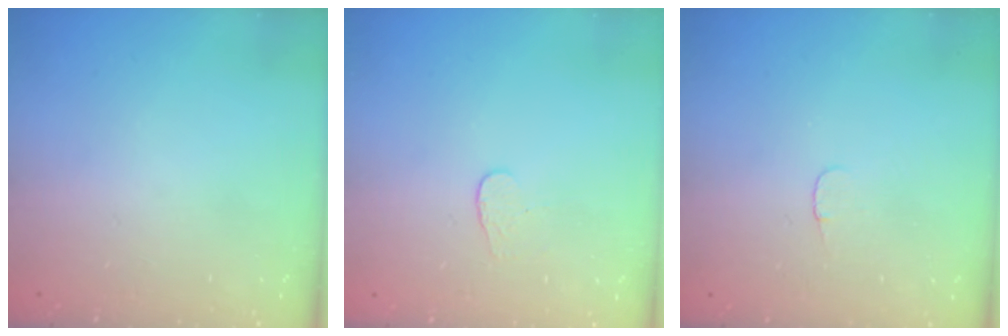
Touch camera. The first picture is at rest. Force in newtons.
{"total": 3.4, "press": 3.4, "slide": 0.3}
{"total": 3.1, "press": 3.1, "slide": 0.3}